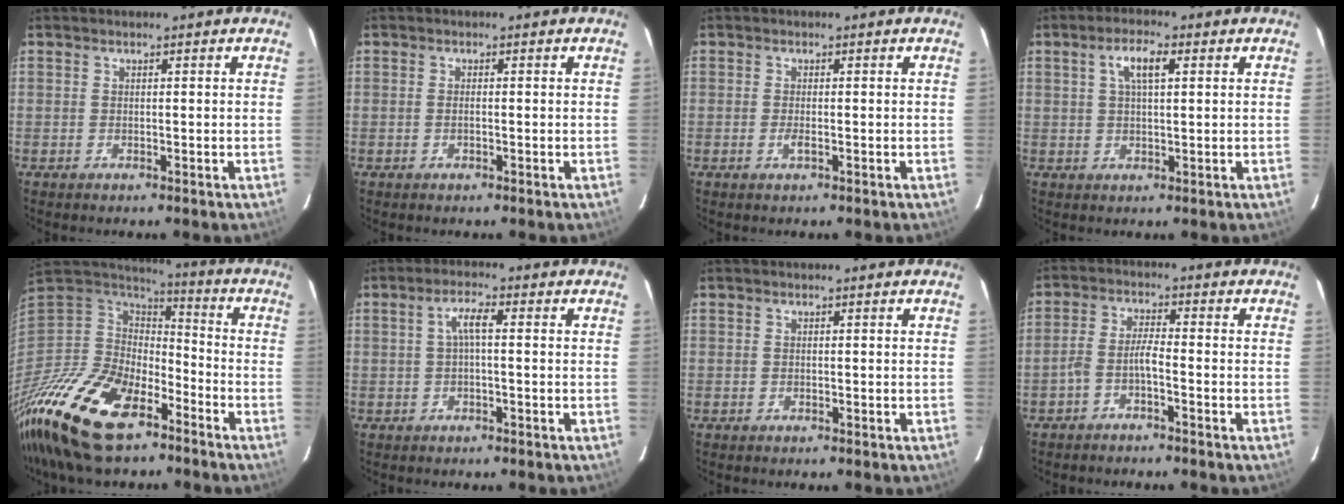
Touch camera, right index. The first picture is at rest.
{"total": 0.8, "force": [-0.2, 0.3, 0.7], "torque": [-0.015, 0.001, -0.004]}
{"total": 1.2, "force": [-0.4, 0.2, 1.1], "torque": [-0.022, -0.004, -0.008]}
{"total": 4.8, "force": [1.7, 1.6, 4.2], "torque": [-0.078, 0.011, 0.032]}
{"total": 25.0, "force": [-17.2, 11.6, 14.0], "torque": [-0.322, -0.035, -0.303]}
{"total": 3.2, "force": [0.1, 0.7, 3.2], "torque": [-0.063, 0.009, 0.003]}
{"total": 0.0}
{"total": 3.3, "force": [-2.0, 0.4, 2.6], "torque": [-0.065, 0.012, -0.042]}